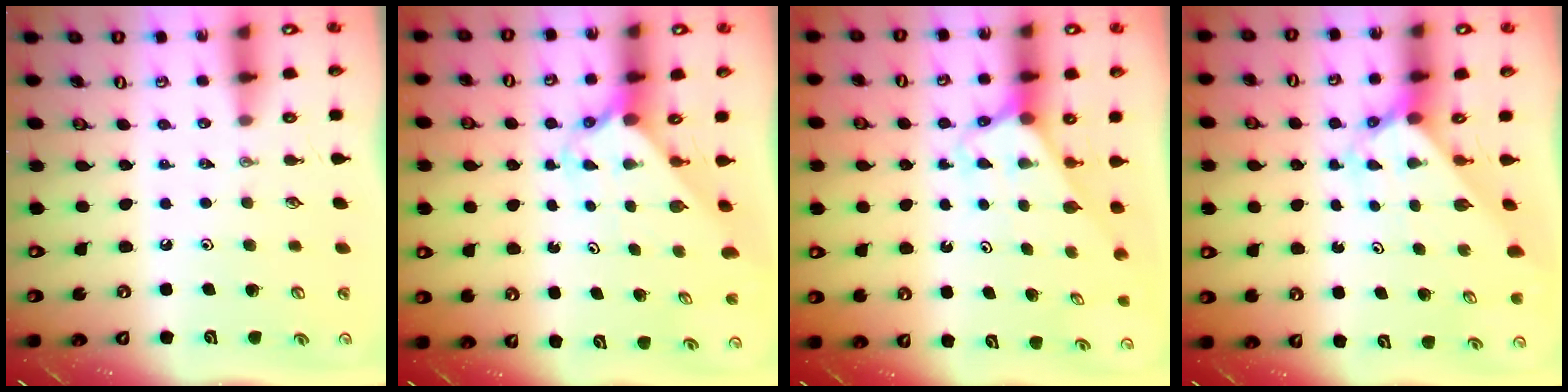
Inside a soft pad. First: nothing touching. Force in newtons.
{"total": 2.3, "press": 2.3, "slide": 0.2}
{"total": 2.7, "press": 2.7, "slide": 0.1}
{"total": 2.4, "press": 2.4, "slide": 0.3}